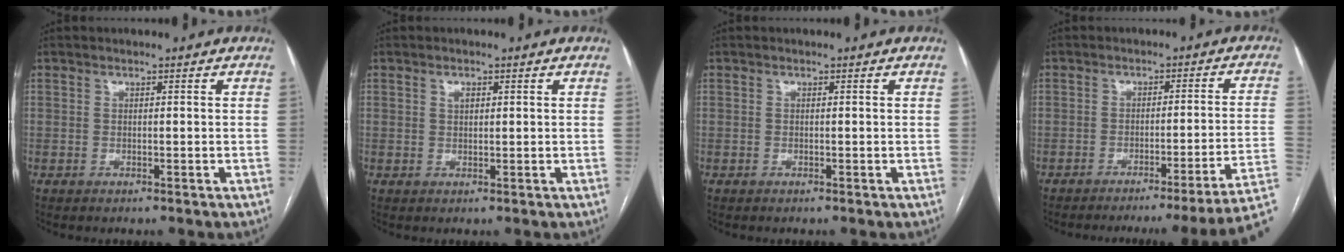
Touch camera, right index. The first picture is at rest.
{"total": 1.2, "force": [0.6, 0.7, 0.8], "torque": [-0.014, 0.000, 0.010]}
{"total": 0.0}
{"total": 13.6, "force": [-9.9, -3.0, 8.8], "torque": [-0.062, 0.006, -0.124]}